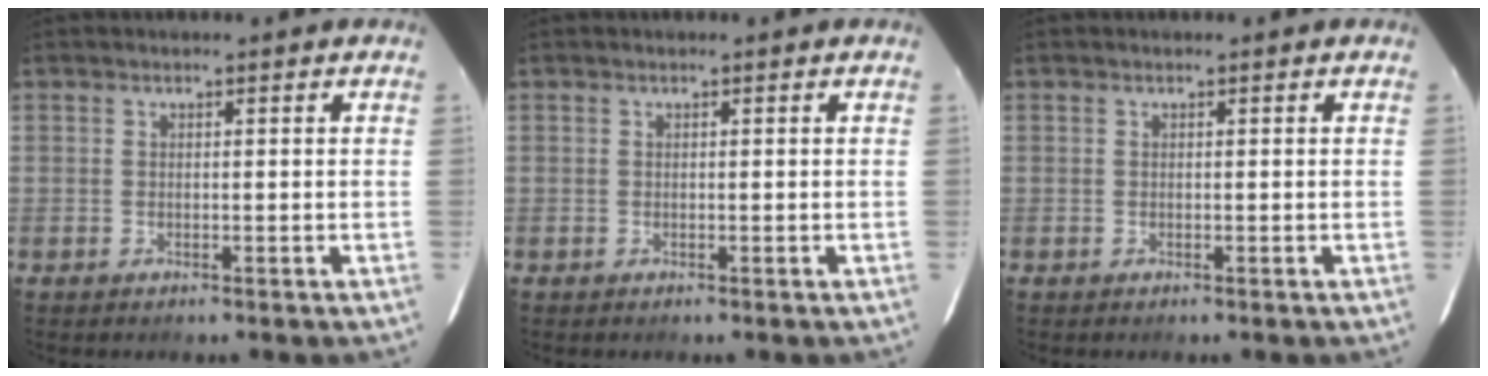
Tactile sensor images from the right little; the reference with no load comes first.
{"total": 0.0}
{"total": 0.0}